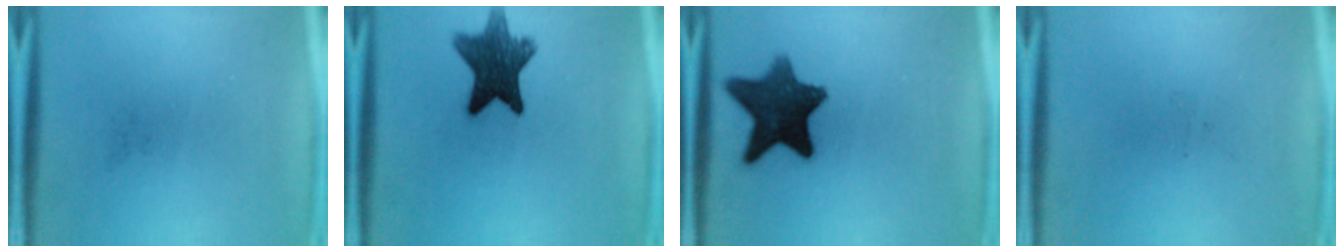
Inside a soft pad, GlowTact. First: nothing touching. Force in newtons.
{"total": 10.5}
{"total": 11.8}
{"total": 0.0}